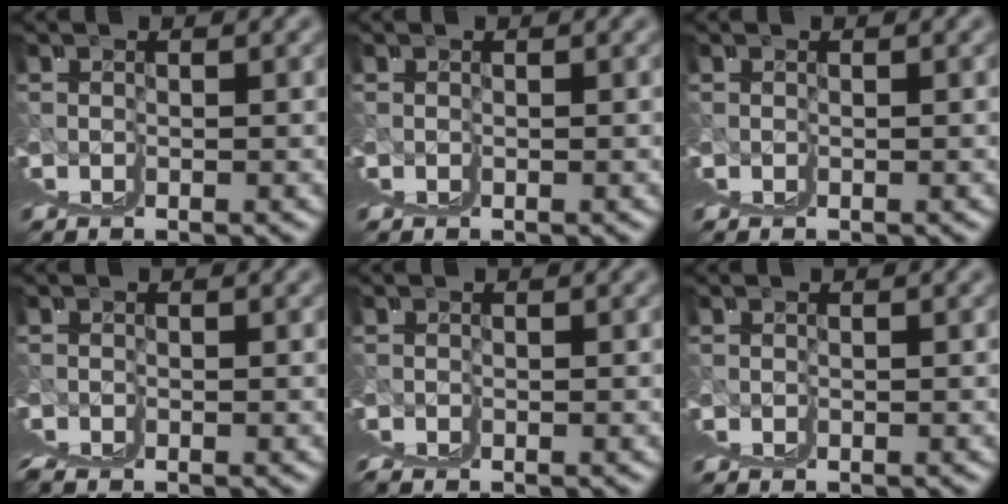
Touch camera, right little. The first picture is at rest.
{"total": 0.0}
{"total": 0.0}
{"total": 1.3, "force": [-0.6, 0.7, 0.9], "torque": [-0.021, -0.005, -0.004]}
{"total": 0.7, "force": [-0.1, 0.3, 0.6], "torque": [-0.011, 0.000, 0.001]}
{"total": 0.0}